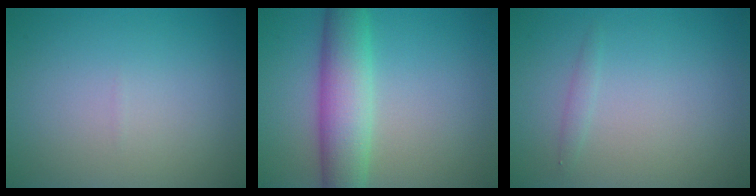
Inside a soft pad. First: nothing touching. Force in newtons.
{"total": 6.2, "press": 6.2, "slide": 0.0}
{"total": 0.7, "press": 0.7, "slide": 0.0}